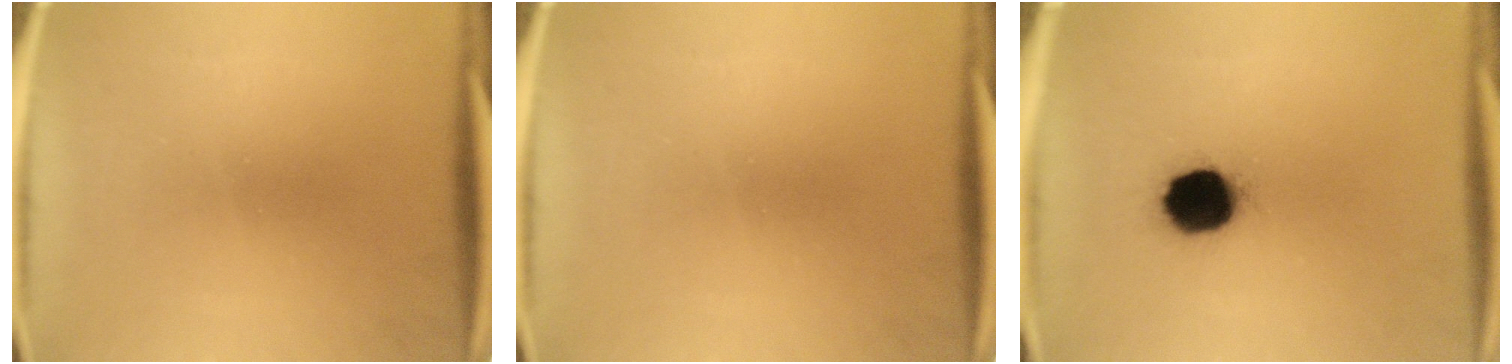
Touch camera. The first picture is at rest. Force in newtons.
{"total": 0.0}
{"total": 12.8}